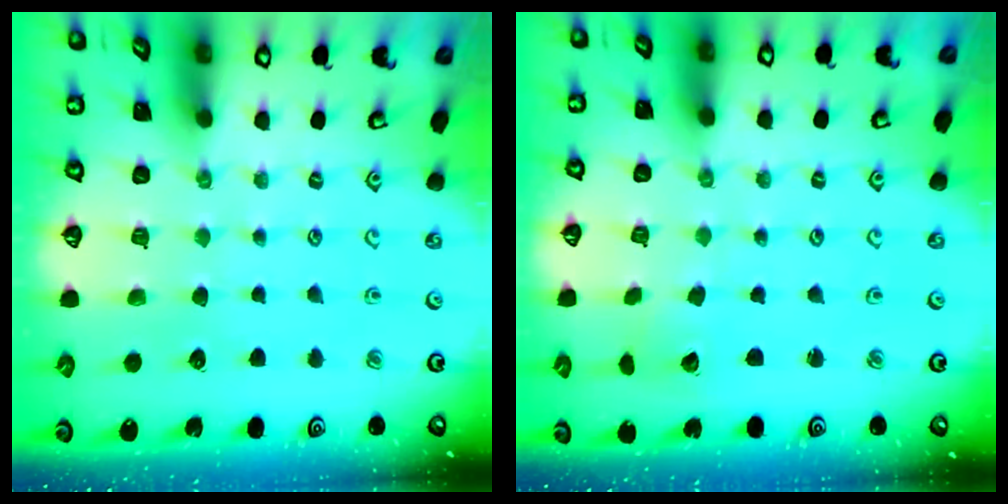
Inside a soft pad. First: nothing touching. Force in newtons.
{"total": 3.0, "press": 3.0, "slide": 0.2}